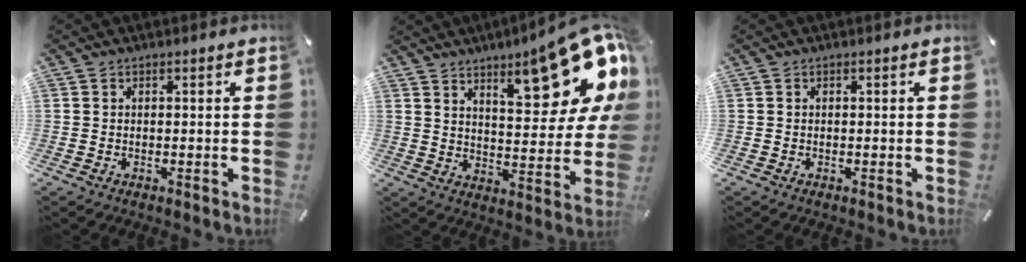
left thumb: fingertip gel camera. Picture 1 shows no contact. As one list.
[{"total": 20.7, "force": [13.7, 6.7, 14.0], "torque": [-0.178, -0.099, 0.219]}, {"total": 0.0}]